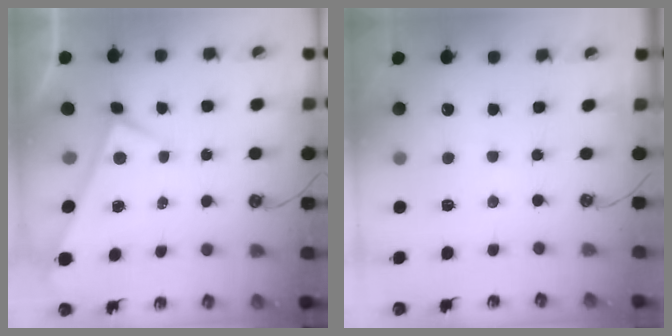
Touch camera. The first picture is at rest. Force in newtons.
{"total": 2.0, "press": 2.0, "slide": 0.3}